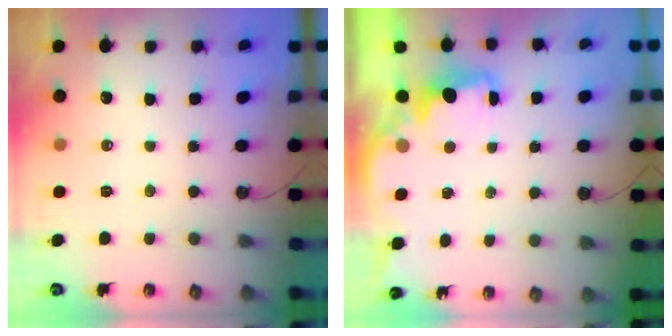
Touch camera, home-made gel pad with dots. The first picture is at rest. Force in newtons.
{"total": 2.4, "press": 2.3, "slide": 0.8}